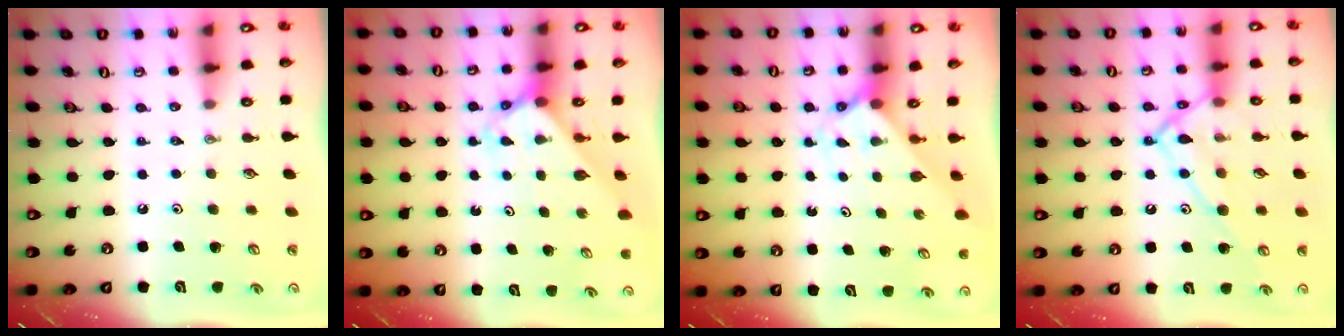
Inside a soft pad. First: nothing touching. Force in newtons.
{"total": 2.7, "press": 2.7, "slide": 0.1}
{"total": 2.1, "press": 2.1, "slide": 0.2}
{"total": 13.2, "press": 13.2, "slide": 0.9}